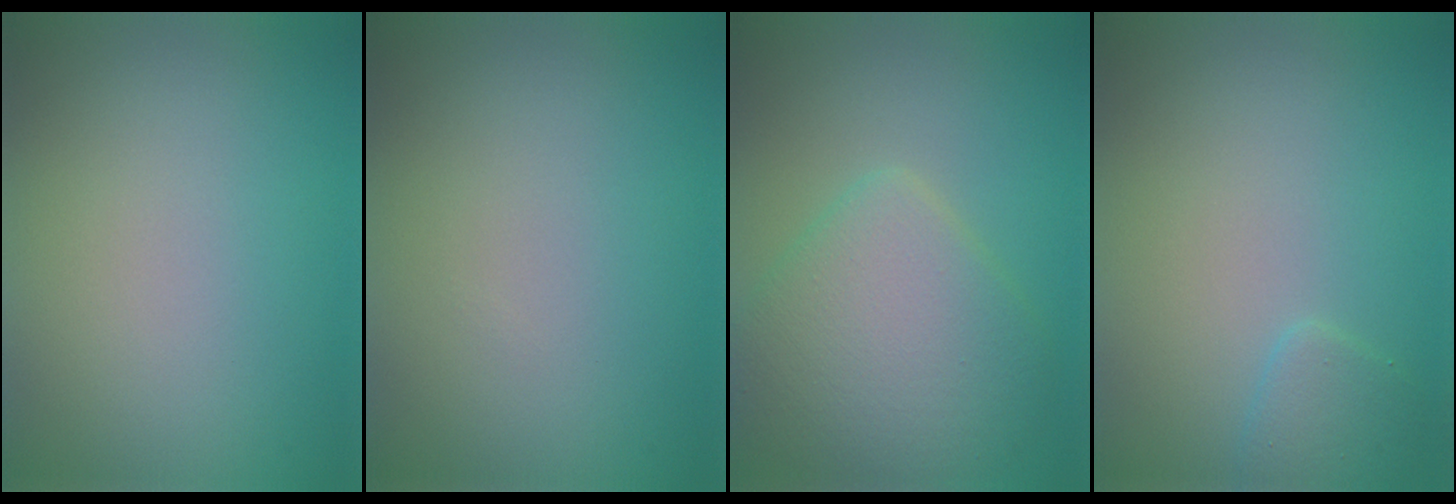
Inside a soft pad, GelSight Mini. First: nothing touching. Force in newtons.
{"total": 0.0}
{"total": 6.3, "press": 6.2, "slide": 0.3}
{"total": 1.5, "press": 1.5, "slide": 0.1}